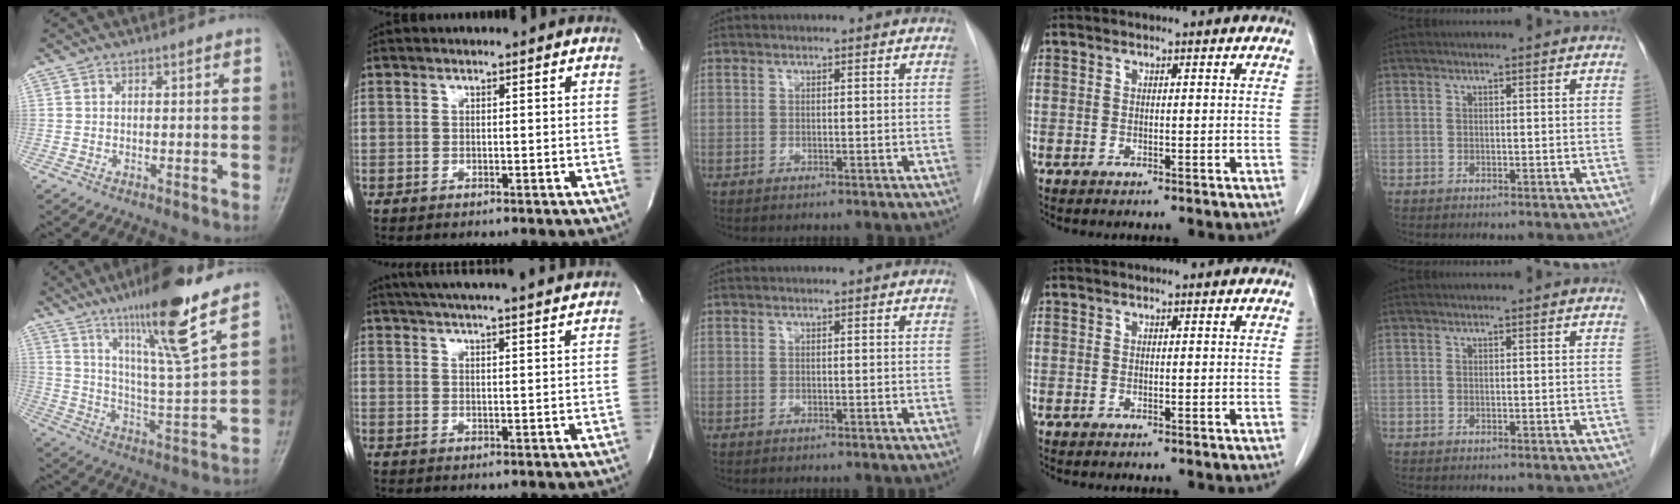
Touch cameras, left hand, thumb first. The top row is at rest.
{"thumb": {"total": 17.0, "force": [10.9, 1.1, 13.0], "torque": [-0.215, -0.059, 0.188]}, "index": {"total": 20.7, "force": [18.8, 0.6, 8.5], "torque": [-0.143, 0.009, 0.247]}}